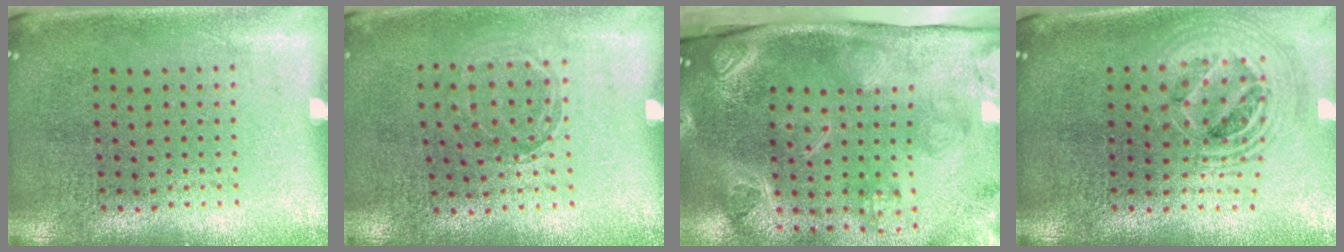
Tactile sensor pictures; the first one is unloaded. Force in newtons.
{"total": 0.8, "press": 0.8, "slide": 0.1}
{"total": 4.6, "press": 3.2, "slide": 3.3}
{"total": 2.2, "press": 1.7, "slide": 1.4}